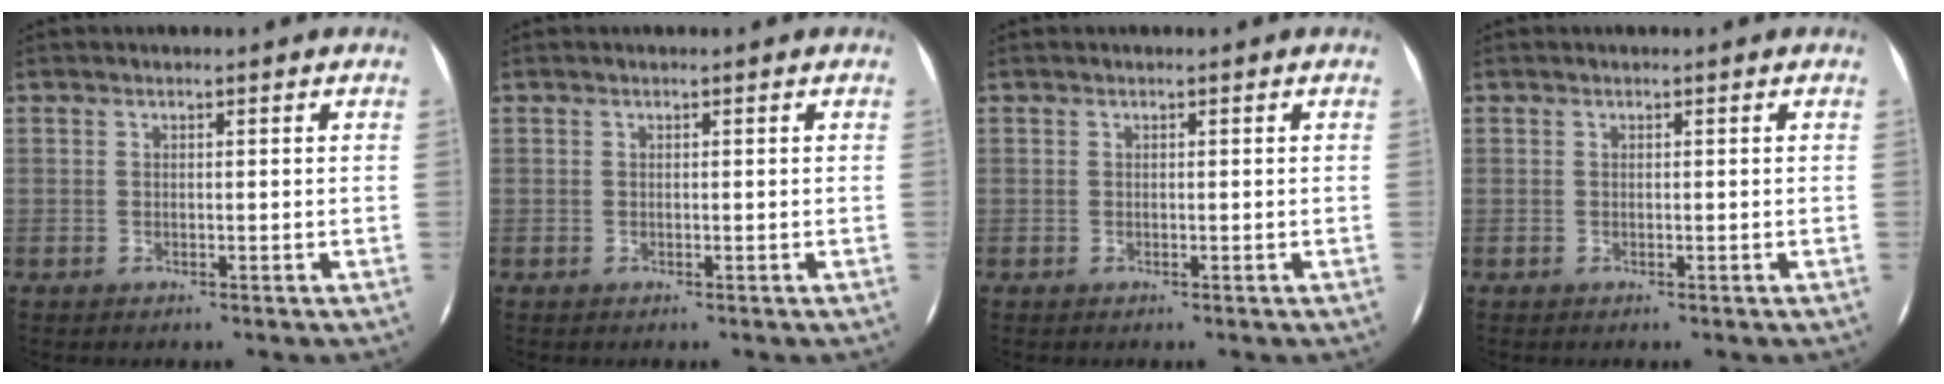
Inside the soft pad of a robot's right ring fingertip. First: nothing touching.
{"total": 0.0}
{"total": 0.0}
{"total": 0.0}